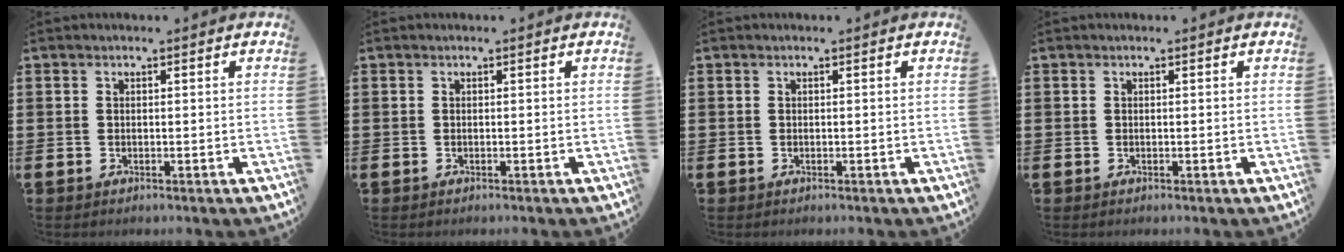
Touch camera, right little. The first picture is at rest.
{"total": 0.0}
{"total": 0.0}
{"total": 0.0}